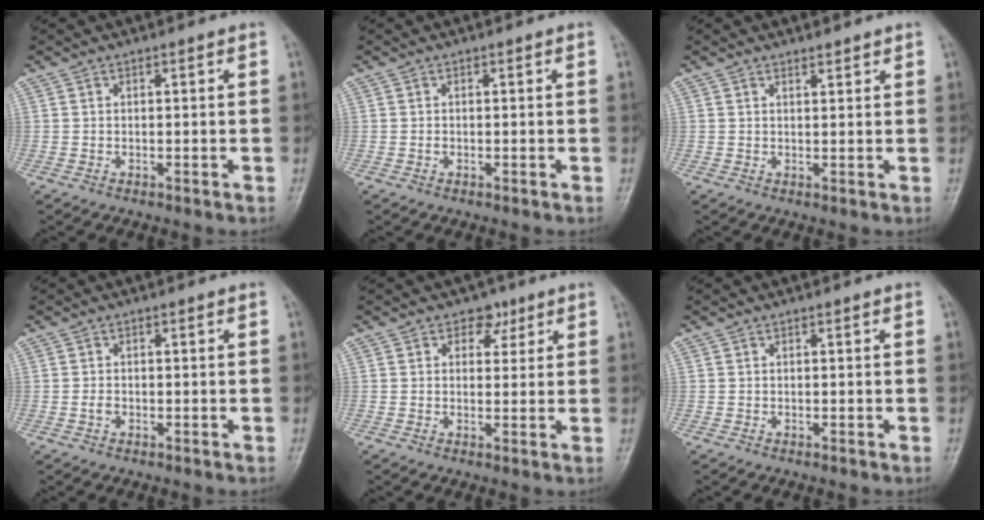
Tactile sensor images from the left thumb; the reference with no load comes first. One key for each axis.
{"total": 0.5, "fx": 0.0, "fy": 0.4, "fz": 0.3, "tx": -0.004, "ty": 0.000, "tz": -0.001}
{"total": 1.3, "fx": 1.2, "fy": 0.4, "fz": 0.4, "tx": -0.001, "ty": -0.010, "tz": 0.019}
{"total": 1.3, "fx": -0.3, "fy": 1.0, "fz": 0.8, "tx": -0.011, "ty": 0.001, "tz": -0.008}
{"total": 3.8, "fx": 2.1, "fy": 2.9, "fz": 1.3, "tx": 0.011, "ty": -0.007, "tz": 0.027}
{"total": 0.0}